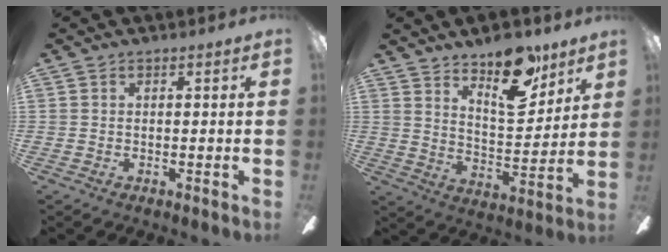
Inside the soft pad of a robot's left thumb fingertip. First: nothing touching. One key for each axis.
{"total": 15.1, "fx": 11.1, "fy": 6.3, "fz": 8.1, "tx": -0.115, "ty": -0.064, "tz": 0.193}